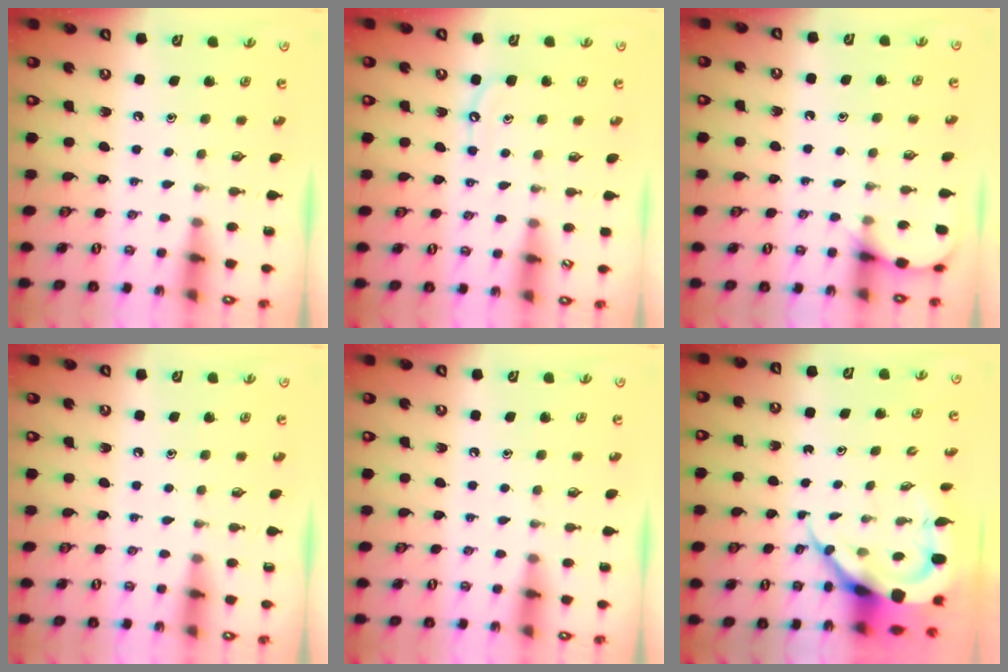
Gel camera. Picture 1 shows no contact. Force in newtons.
{"total": 5.6, "press": 5.6, "slide": 0.6}
{"total": 5.5, "press": 5.5, "slide": 0.4}
{"total": 0.0}
{"total": 0.0}
{"total": 11.1, "press": 11.0, "slide": 1.4}